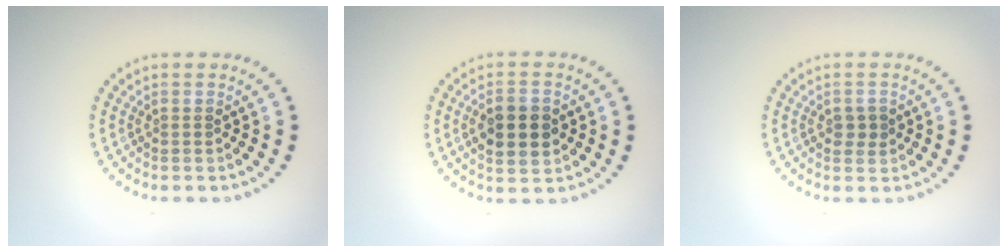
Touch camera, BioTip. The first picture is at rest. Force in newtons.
{"total": 4.3, "press": 4.3, "slide": 0.3}
{"total": 1.5, "press": 1.5, "slide": 0.1}